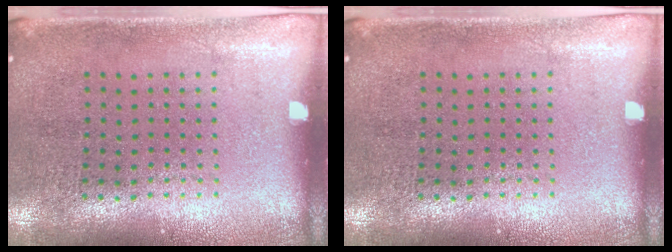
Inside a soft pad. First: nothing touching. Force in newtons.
{"total": 0.0}